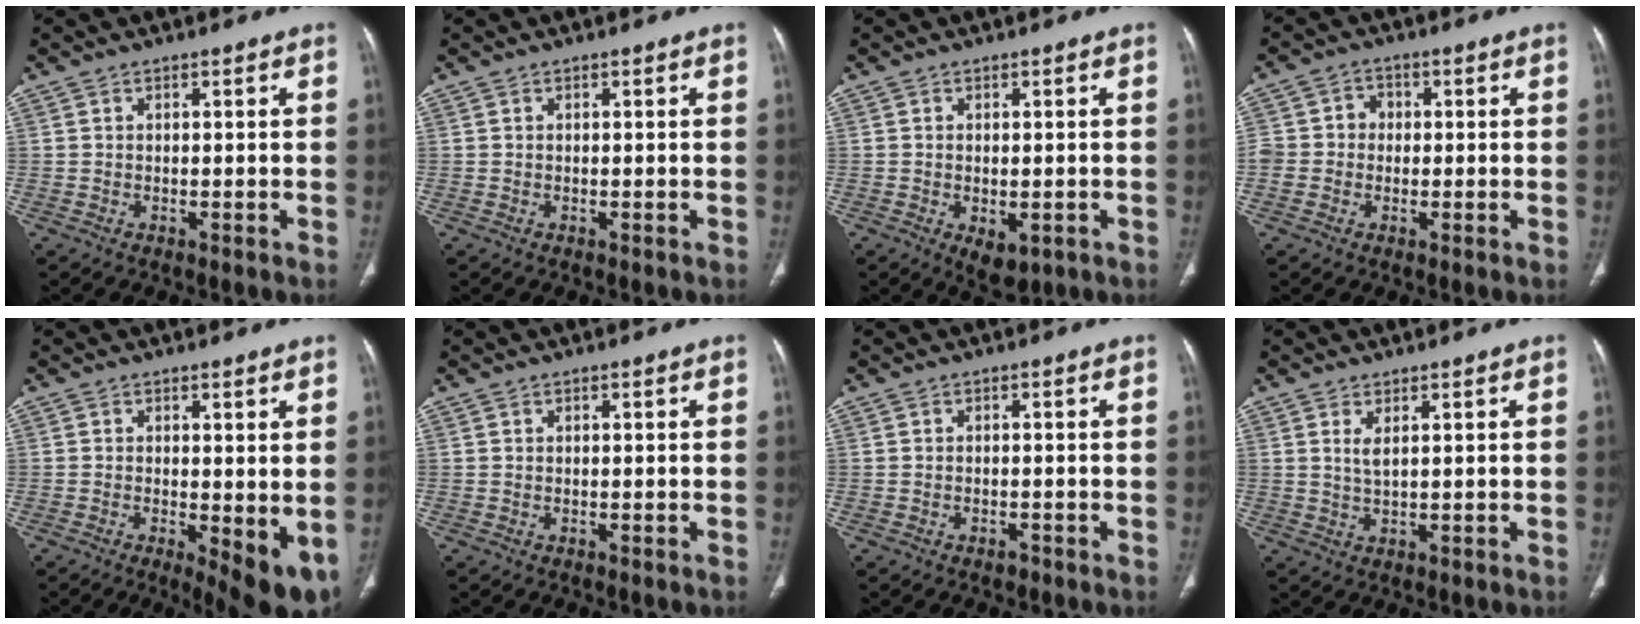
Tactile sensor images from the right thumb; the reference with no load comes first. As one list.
[{"total": 0.0}, {"total": 4.8, "force": [-1.5, 2.6, 3.7], "torque": [-0.051, -0.006, -0.010]}, {"total": 5.3, "force": [-0.3, 4.8, 2.2], "torque": [-0.020, 0.022, -0.010]}, {"total": 8.7, "force": [-1.5, 2.9, 8.0], "torque": [-0.108, -0.023, -0.014]}, {"total": 0.0}, {"total": 1.1, "force": [-0.8, 0.6, 0.4], "torque": [-0.007, 0.003, -0.012]}, {"total": 2.2, "force": [0.9, 0.6, 1.9], "torque": [-0.042, -0.009, 0.023]}]